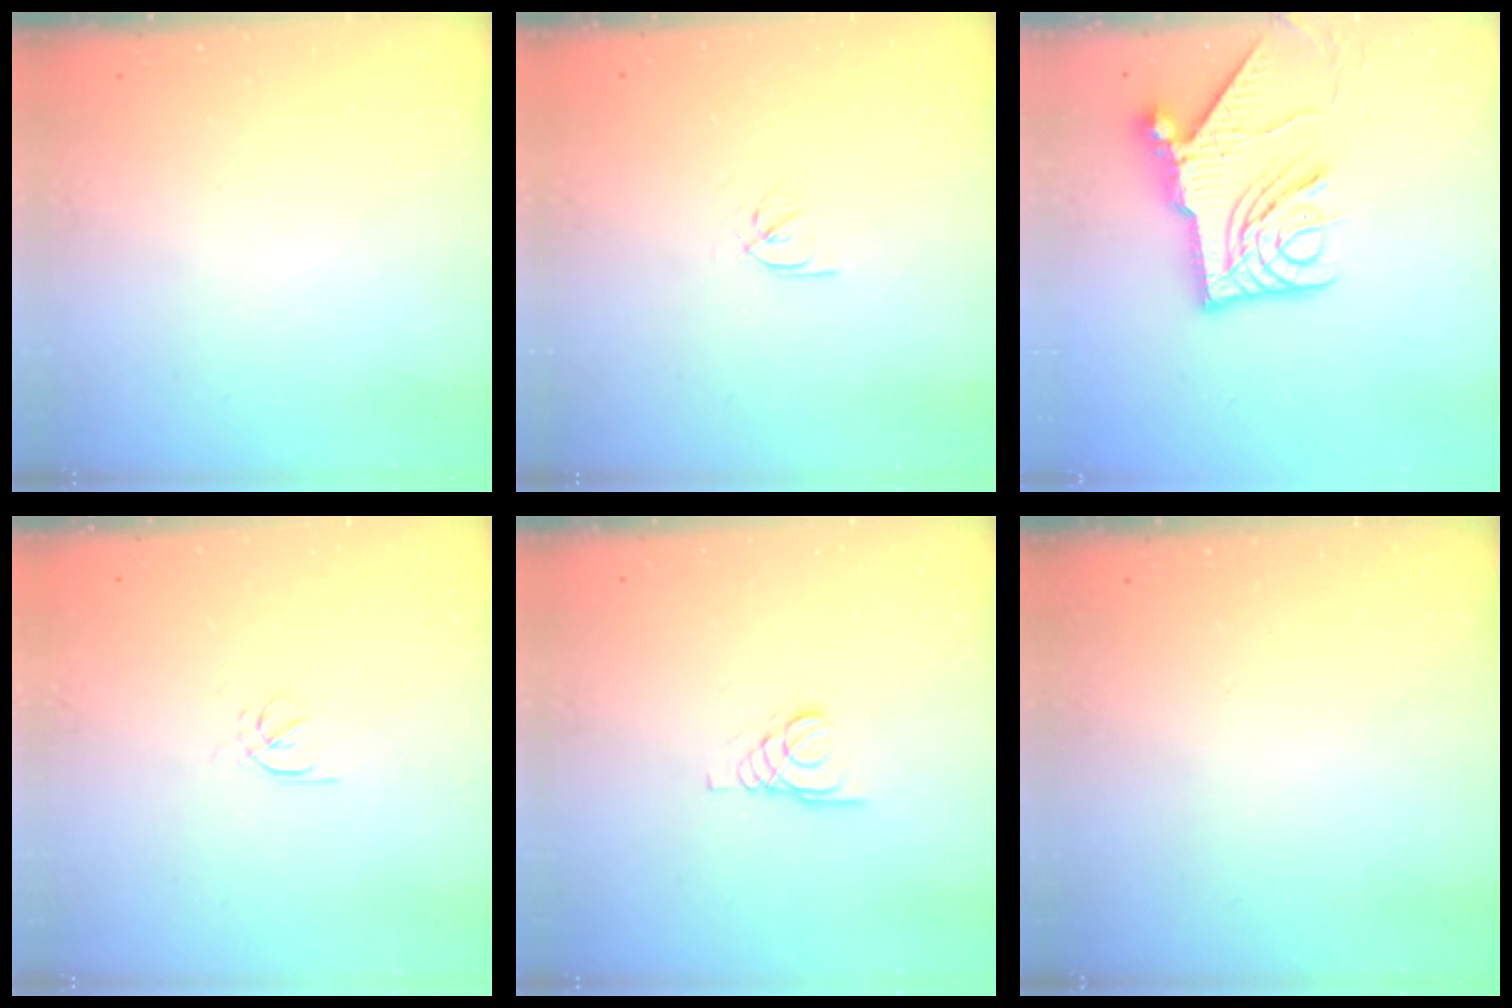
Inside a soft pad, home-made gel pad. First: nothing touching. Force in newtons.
{"total": 2.5, "press": 2.4, "slide": 0.7}
{"total": 13.7, "press": 13.6, "slide": 1.5}
{"total": 1.6, "press": 1.5, "slide": 0.5}
{"total": 1.5, "press": 1.4, "slide": 0.1}
{"total": 0.0}